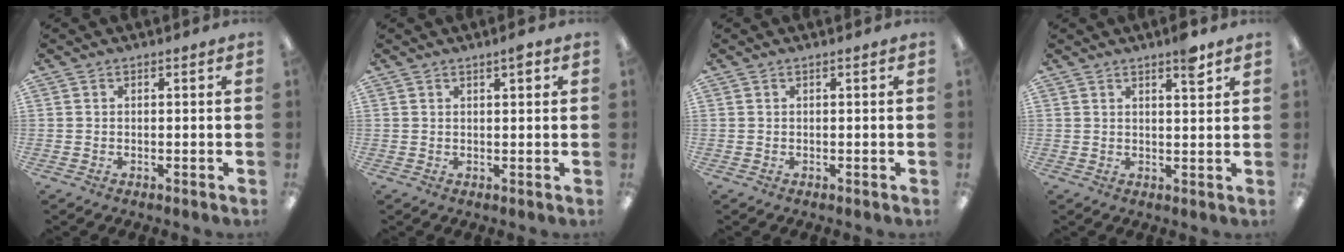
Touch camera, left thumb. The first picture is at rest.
{"total": 2.5, "force": [1.5, 0.7, 1.9], "torque": [-0.024, -0.003, 0.021]}
{"total": 0.0}
{"total": 4.5, "force": [3.3, 1.0, 3.0], "torque": [-0.034, -0.016, 0.050]}